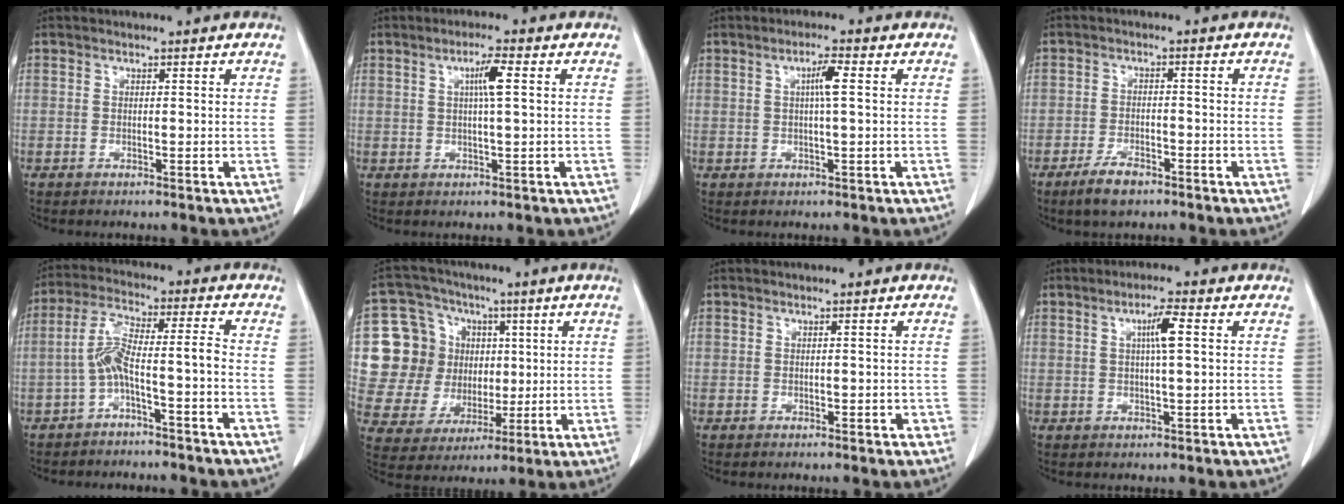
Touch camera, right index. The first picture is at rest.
{"total": 3.7, "force": [0.9, 0.0, 3.6], "torque": [-0.062, 0.003, 0.015]}
{"total": 3.1, "force": [0.6, 0.0, 3.0], "torque": [-0.053, 0.003, 0.009]}
{"total": 4.4, "force": [-3.2, 1.4, 2.7], "torque": [-0.056, -0.001, -0.054]}
{"total": 6.8, "force": [-2.7, 0.2, 6.3], "torque": [-0.123, 0.032, -0.050]}
{"total": 14.0, "force": [2.6, 12.5, 5.9], "torque": [-0.126, 0.048, 0.062]}
{"total": 0.9, "force": [-0.2, 0.6, 0.5], "torque": [-0.004, 0.006, -0.002]}
{"total": 3.9, "force": [1.0, 0.2, 3.8], "torque": [-0.065, 0.004, 0.015]}